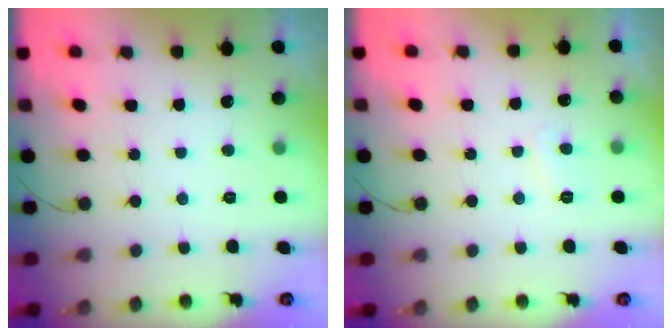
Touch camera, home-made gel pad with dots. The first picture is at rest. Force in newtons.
{"total": 3.5, "press": 3.5, "slide": 0.3}